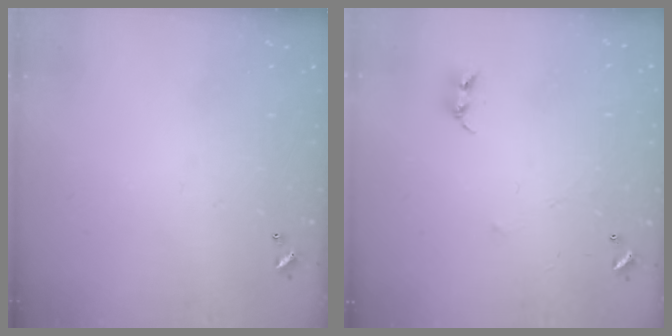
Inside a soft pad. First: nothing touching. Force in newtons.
{"total": 2.4, "press": 2.4, "slide": 0.4}